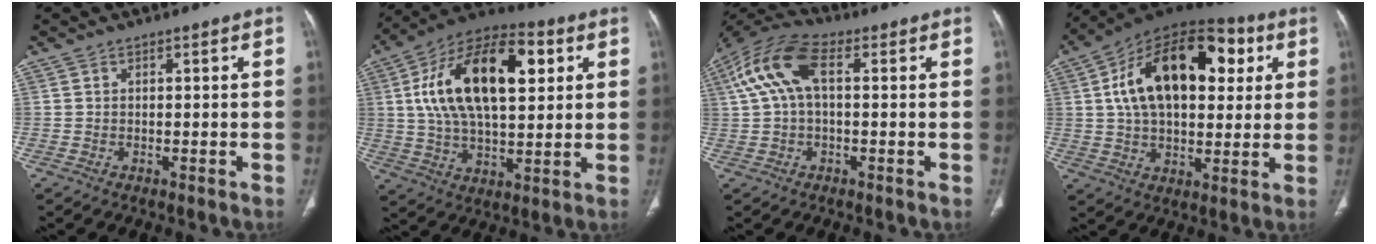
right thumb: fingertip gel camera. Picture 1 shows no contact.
{"total": 23.6, "force": [6.0, 11.7, 19.5], "torque": [-0.325, 0.008, 0.093]}
{"total": 11.5, "force": [2.3, 5.9, 9.7], "torque": [-0.211, 0.039, 0.038]}
{"total": 24.4, "force": [6.4, 14.0, 19.0], "torque": [-0.286, 0.018, 0.094]}